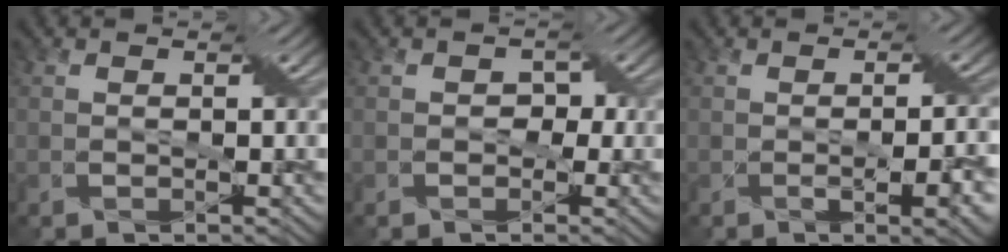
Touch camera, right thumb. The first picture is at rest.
{"total": 1.4, "force": [-0.2, 1.3, 0.2], "torque": [-0.001, 0.002, -0.007]}
{"total": 5.3, "force": [-1.5, 1.5, 4.9], "torque": [-0.066, -0.012, -0.011]}